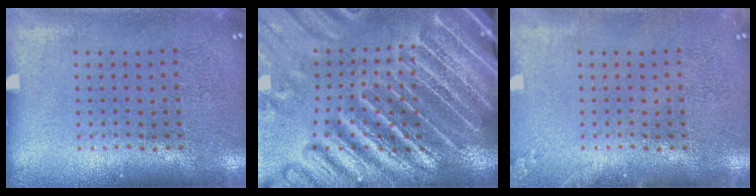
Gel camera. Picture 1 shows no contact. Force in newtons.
{"total": 5.5, "press": 4.8, "slide": 2.7}
{"total": 0.9, "press": 0.9, "slide": 0.1}